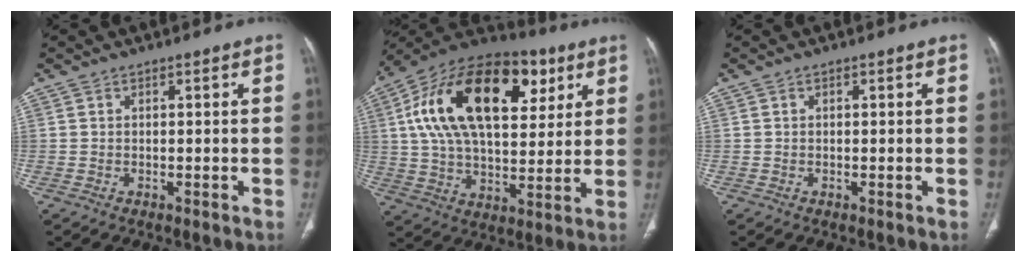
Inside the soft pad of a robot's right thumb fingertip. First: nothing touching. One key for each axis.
{"total": 28.2, "fx": 9.1, "fy": 15.6, "fz": 21.6, "tx": -0.367, "ty": 0.016, "tz": 0.148}
{"total": 0.0}